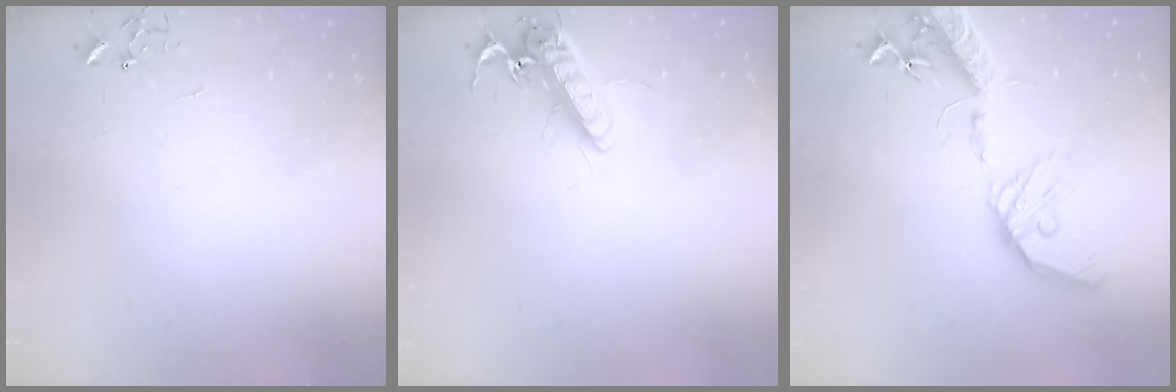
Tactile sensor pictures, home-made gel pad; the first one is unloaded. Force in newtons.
{"total": 13.4, "press": 13.2, "slide": 2.5}
{"total": 20.1, "press": 19.7, "slide": 3.7}